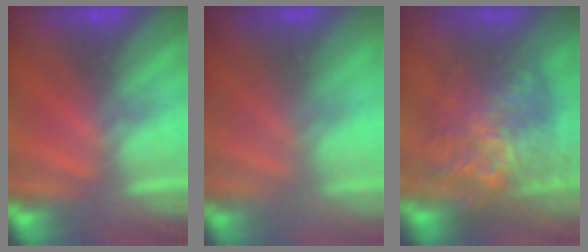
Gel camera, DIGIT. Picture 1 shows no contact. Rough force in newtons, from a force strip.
{"total": 2.8}
{"total": 10.8}